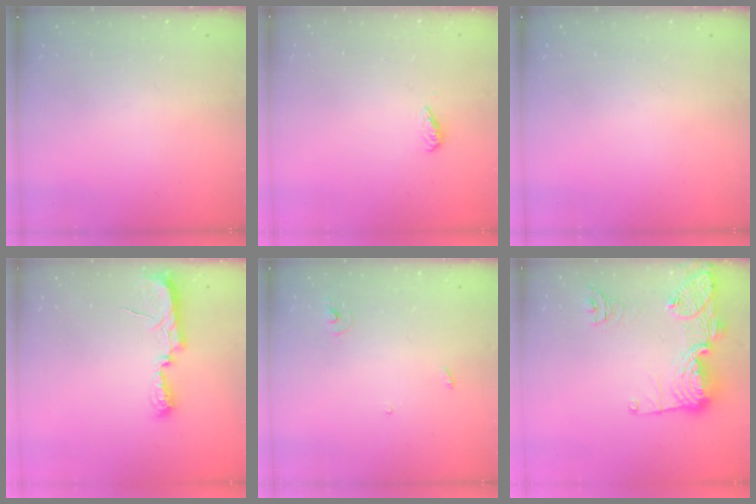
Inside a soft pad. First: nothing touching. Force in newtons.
{"total": 2.7, "press": 2.6, "slide": 0.4}
{"total": 0.0}
{"total": 9.8, "press": 8.5, "slide": 4.8}
{"total": 2.4, "press": 2.4, "slide": 0.1}
{"total": 19.0, "press": 18.0, "slide": 5.9}